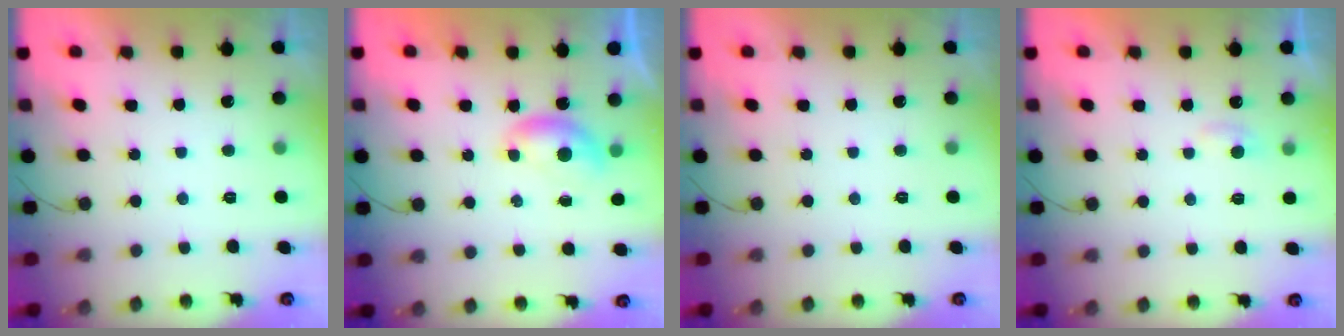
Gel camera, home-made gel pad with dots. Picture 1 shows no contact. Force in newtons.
{"total": 5.1, "press": 5.1, "slide": 0.6}
{"total": 0.0}
{"total": 3.4, "press": 3.3, "slide": 0.4}